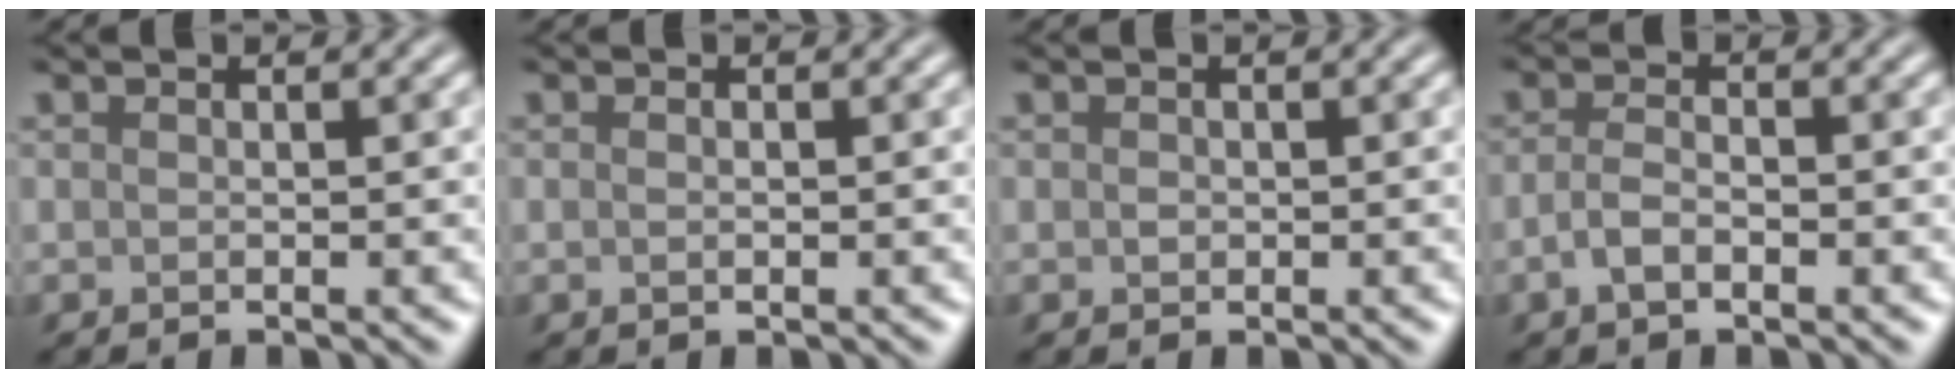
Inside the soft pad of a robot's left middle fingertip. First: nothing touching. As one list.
[{"total": 0.6, "force": [0.0, 0.3, 0.5], "torque": [-0.010, -0.004, 0.000]}, {"total": 0.5, "force": [0.0, 0.5, 0.3], "torque": [-0.003, -0.002, -0.001]}, {"total": 2.1, "force": [-0.9, 0.9, 1.7], "torque": [-0.036, 0.002, -0.022]}]